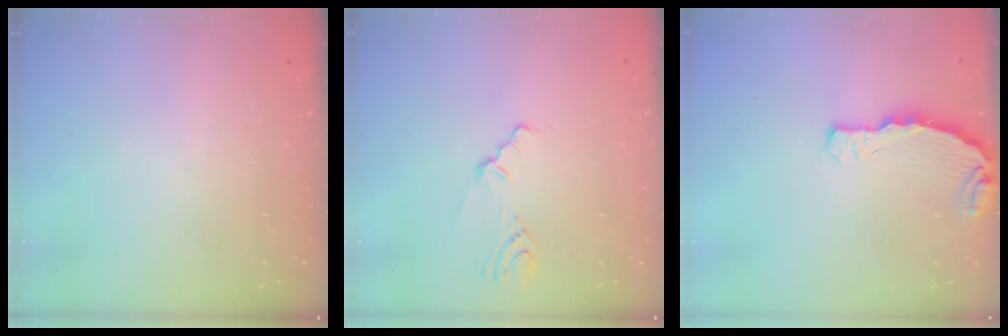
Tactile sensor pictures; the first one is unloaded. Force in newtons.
{"total": 2.1, "press": 2.0, "slide": 0.7}
{"total": 4.7, "press": 4.7, "slide": 0.5}